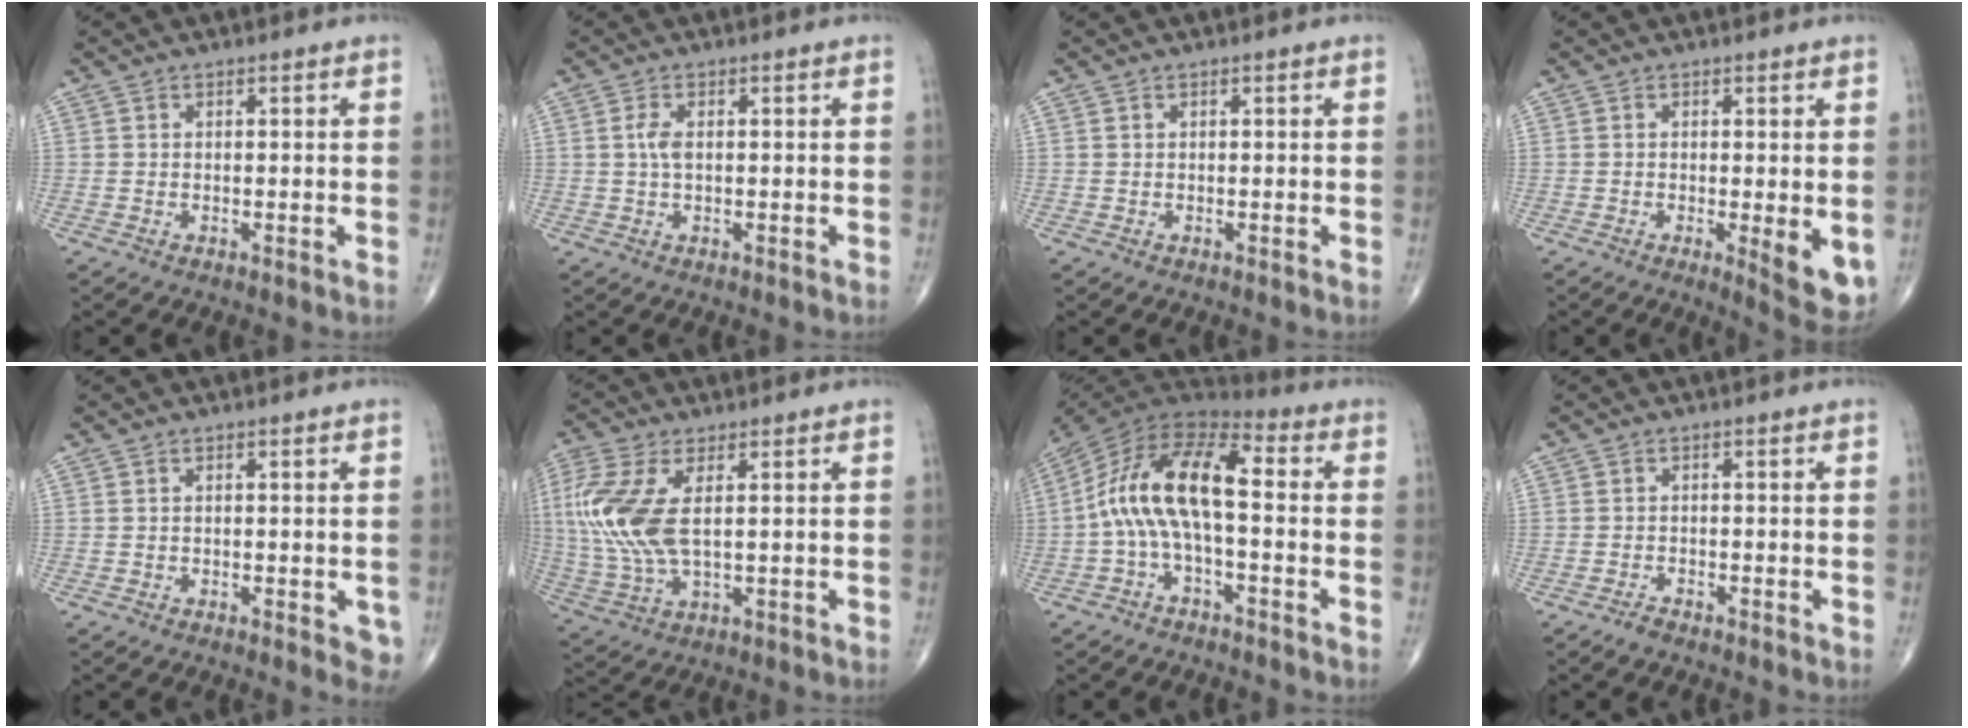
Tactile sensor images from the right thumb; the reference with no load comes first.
{"total": 2.4, "force": [0.3, 1.1, 2.1], "torque": [-0.046, 0.004, 0.006]}
{"total": 0.0}
{"total": 6.7, "force": [-1.0, 1.9, 6.3], "torque": [-0.081, -0.019, -0.012]}
{"total": 3.2, "force": [-1.0, 1.3, 2.7], "torque": [-0.013, -0.004, -0.015]}
{"total": 13.6, "force": [2.1, 6.4, 11.8], "torque": [-0.290, -0.001, 0.050]}
{"total": 15.2, "force": [-1.0, 6.5, 13.7], "torque": [-0.255, 0.050, -0.032]}
{"total": 1.3, "force": [-1.1, 0.3, 0.4], "torque": [-0.012, 0.004, -0.022]}